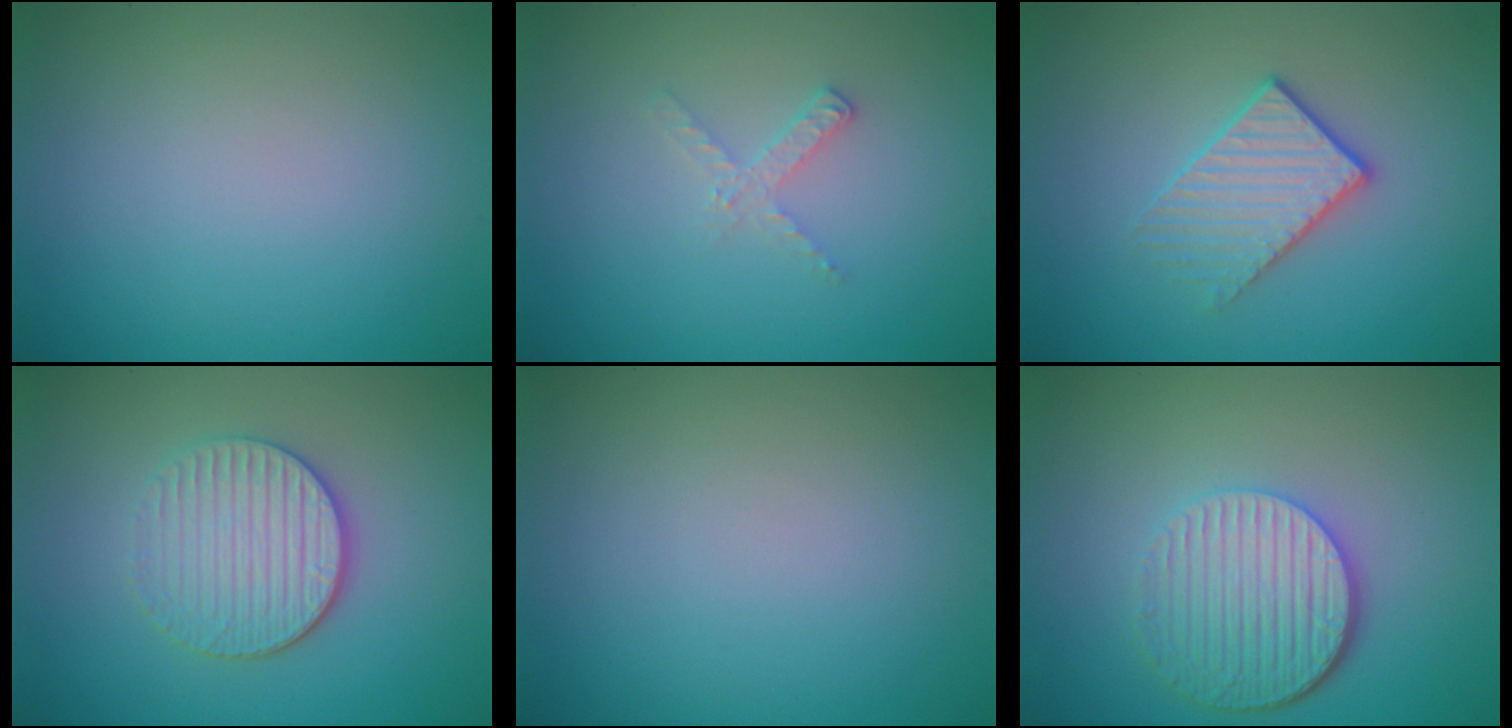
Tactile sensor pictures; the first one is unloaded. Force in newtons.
{"total": 1.4, "press": 1.4, "slide": 0.1}
{"total": 2.6, "press": 2.3, "slide": 1.2}
{"total": 4.0, "press": 3.4, "slide": 2.0}
{"total": 0.0}
{"total": 5.5, "press": 4.2, "slide": 3.5}